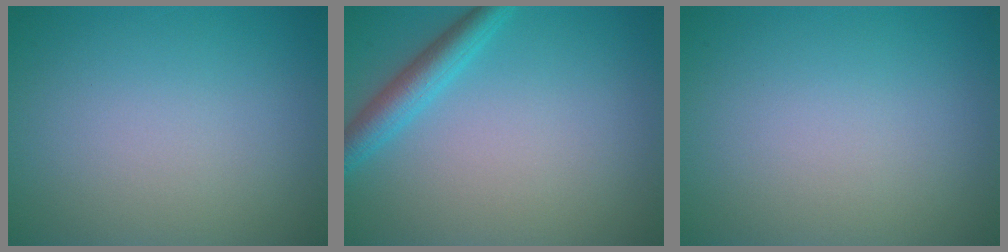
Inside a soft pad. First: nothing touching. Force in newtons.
{"total": 3.0, "press": 3.0, "slide": 0.2}
{"total": 0.0}